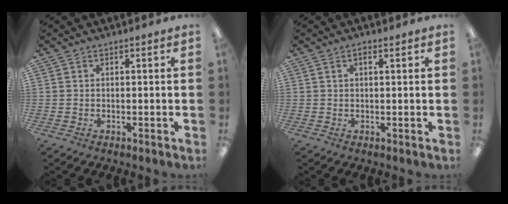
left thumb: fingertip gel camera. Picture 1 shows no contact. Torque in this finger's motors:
{"motor_torque": [-0.06, -0.02, -0.20, 0.08, 0.02]}